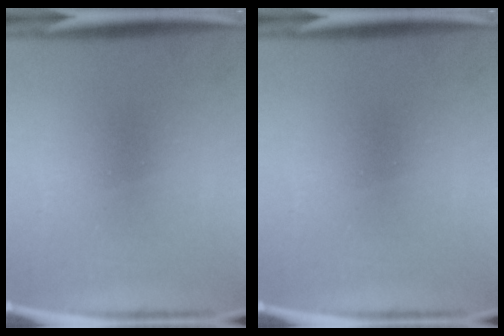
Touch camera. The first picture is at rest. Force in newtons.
{"total": 0.0}